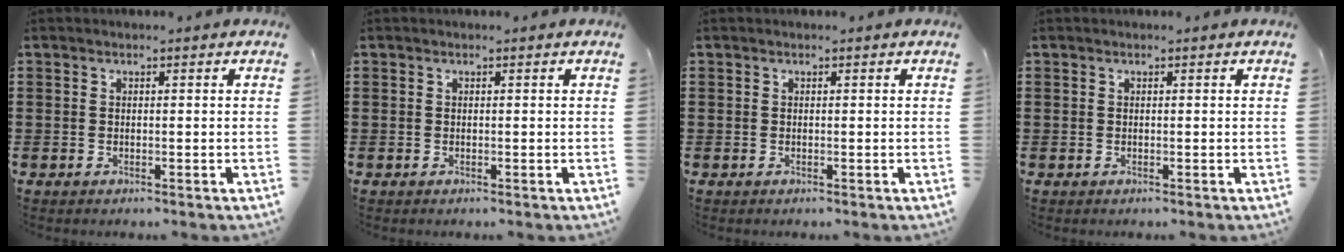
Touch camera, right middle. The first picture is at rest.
{"total": 0.0}
{"total": 0.0}
{"total": 0.0}